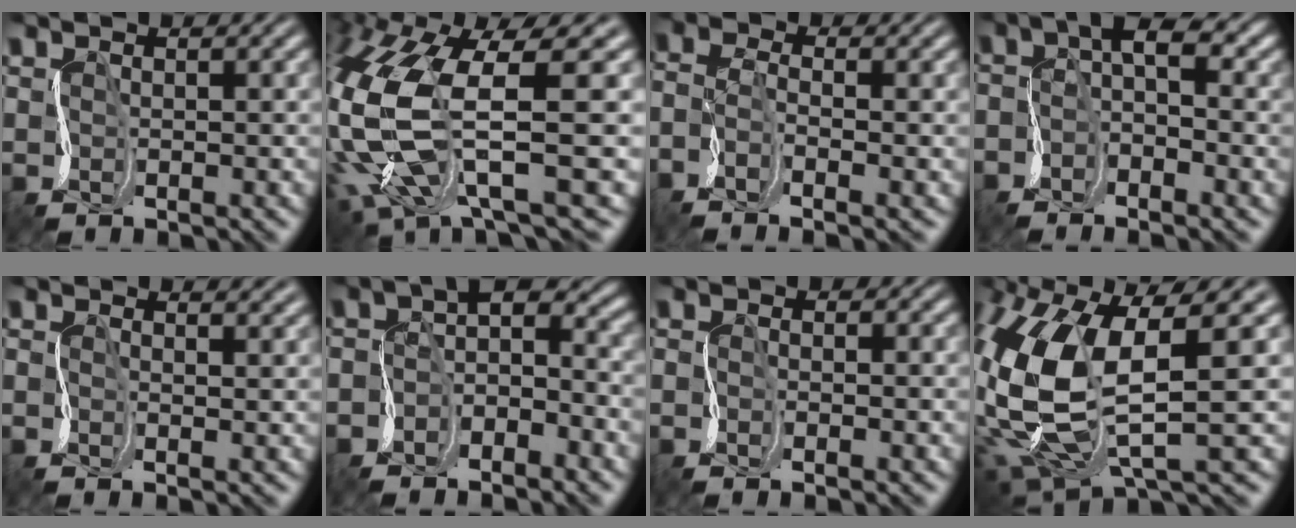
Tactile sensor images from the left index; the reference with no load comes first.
{"total": 11.7, "force": [0.4, 4.2, 10.9], "torque": [-0.253, -0.005, 0.019]}
{"total": 5.0, "force": [-3.5, 1.6, 3.2], "torque": [-0.081, -0.008, -0.071]}
{"total": 4.3, "force": [-0.9, 1.8, 3.8], "torque": [-0.069, 0.017, -0.025]}
{"total": 1.5, "force": [0.5, 0.8, 1.2], "torque": [-0.011, 0.001, -0.004]}
{"total": 4.1, "force": [-2.0, 1.8, 3.0], "torque": [-0.059, 0.013, -0.050]}
{"total": 1.2, "force": [-1.0, 0.4, 0.6], "torque": [-0.011, -0.003, -0.014]}
{"total": 9.5, "force": [1.8, 3.3, 8.7], "torque": [-0.207, -0.014, 0.041]}